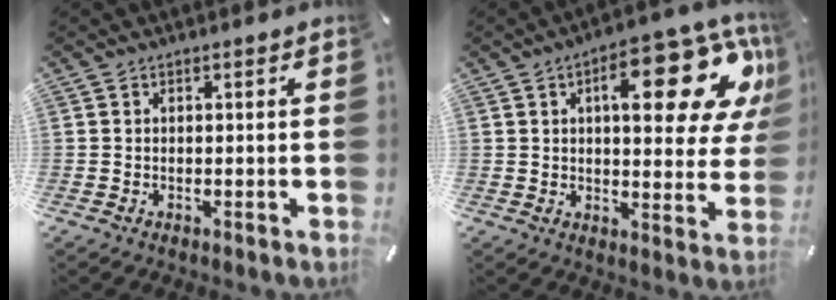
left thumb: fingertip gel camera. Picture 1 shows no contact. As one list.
[{"total": 20.3, "force": [8.3, 8.8, 16.3], "torque": [-0.204, -0.046, 0.124]}]